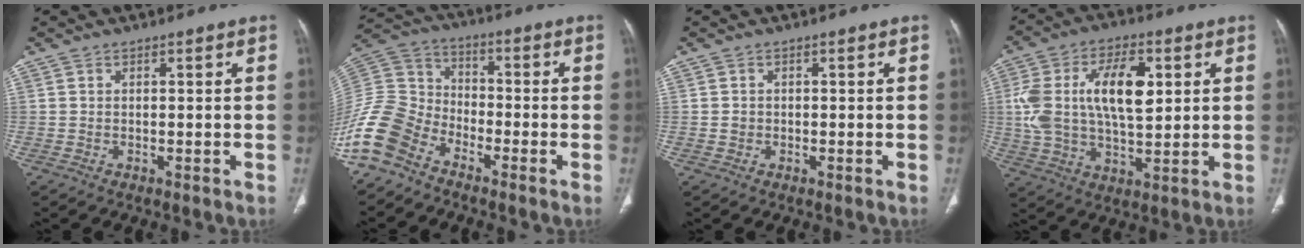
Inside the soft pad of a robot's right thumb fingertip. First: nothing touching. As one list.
[{"total": 13.7, "force": [-9.2, 8.3, 5.9], "torque": [-0.125, 0.055, -0.191]}, {"total": 1.0, "force": [-0.2, 0.9, 0.3], "torque": [0.000, 0.004, -0.002]}, {"total": 17.0, "force": [3.4, 8.7, 14.1], "torque": [-0.256, 0.007, 0.063]}]